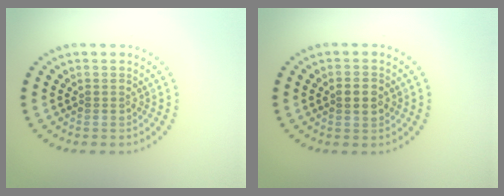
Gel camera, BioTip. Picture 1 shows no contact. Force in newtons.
{"total": 2.4, "press": 2.4, "slide": 0.0}